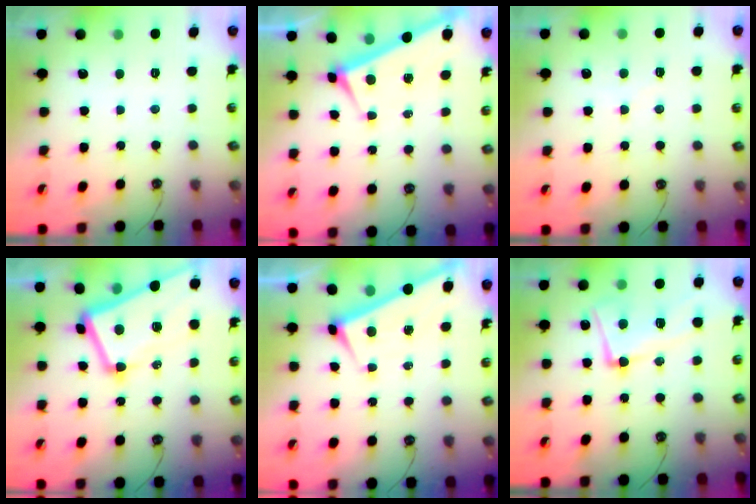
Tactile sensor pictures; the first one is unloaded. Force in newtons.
{"total": 3.4, "press": 3.4, "slide": 0.7}
{"total": 1.9, "press": 1.8, "slide": 0.3}
{"total": 8.0, "press": 7.8, "slide": 1.9}
{"total": 1.7, "press": 1.7, "slide": 0.2}
{"total": 8.9, "press": 8.6, "slide": 2.1}